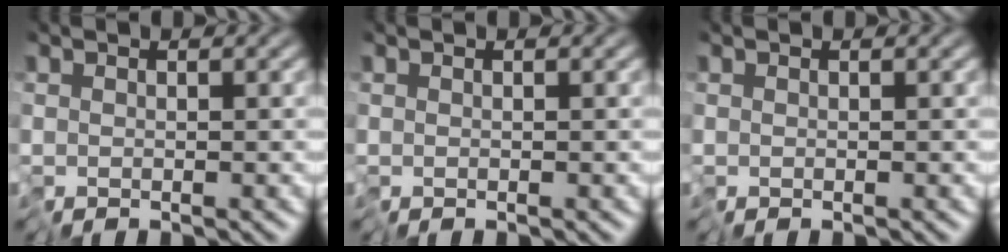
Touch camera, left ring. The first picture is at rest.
{"total": 0.0}
{"total": 0.0}